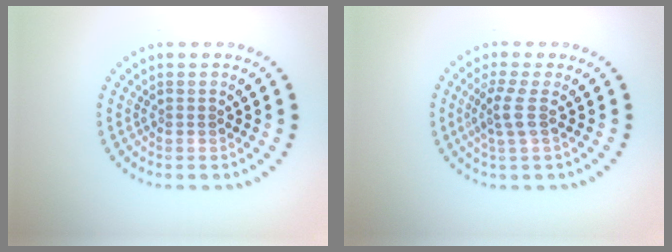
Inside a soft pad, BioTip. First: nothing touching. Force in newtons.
{"total": 2.0, "press": 1.4, "slide": 1.4}